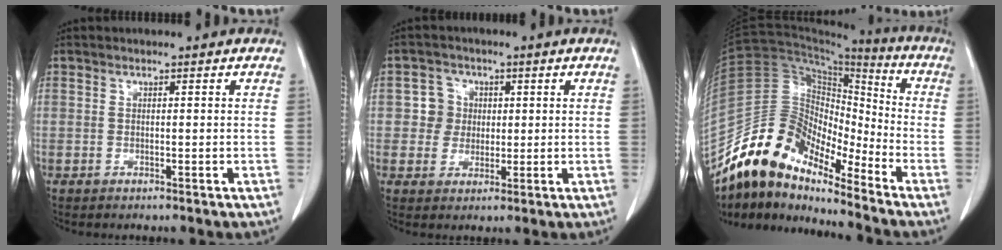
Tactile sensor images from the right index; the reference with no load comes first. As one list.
[{"total": 4.6, "force": [0.7, 4.5, 0.8], "torque": [-0.005, 0.017, 0.016]}, {"total": 15.2, "force": [-12.6, 5.4, 6.6], "torque": [-0.117, 0.054, -0.236]}]